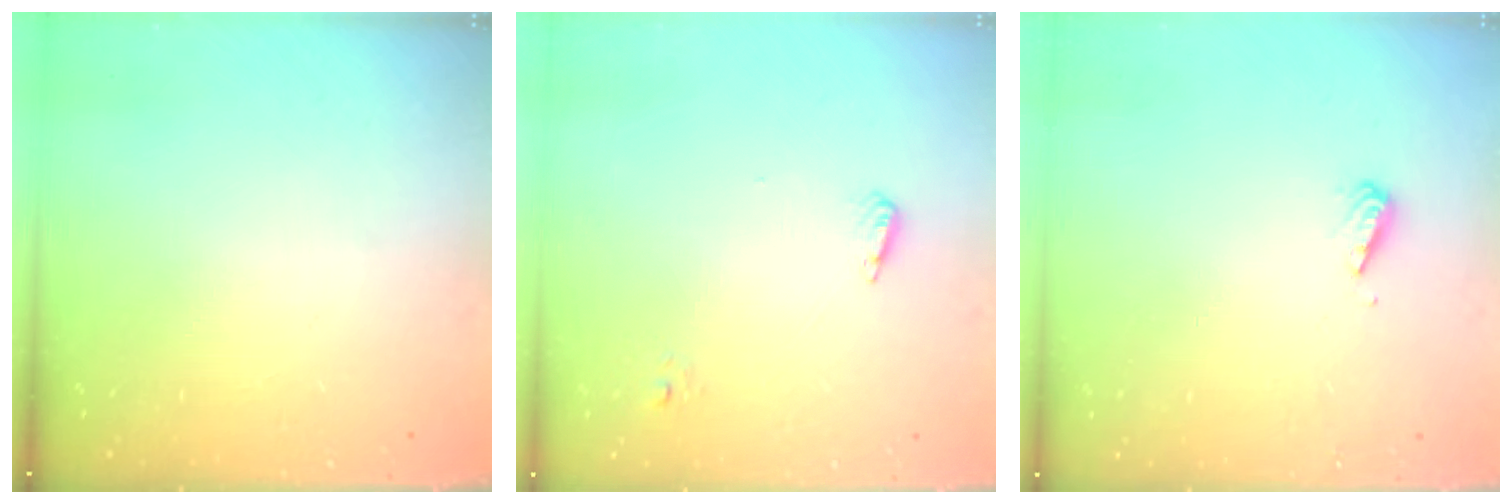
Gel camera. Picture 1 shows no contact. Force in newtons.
{"total": 5.2, "press": 5.1, "slide": 1.0}
{"total": 5.2, "press": 5.2, "slide": 0.5}